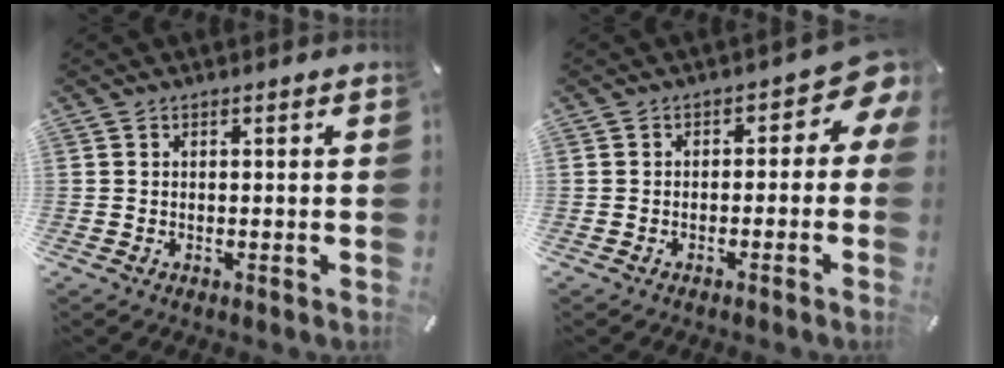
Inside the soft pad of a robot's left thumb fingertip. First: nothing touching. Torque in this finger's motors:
{"motor_torque": [0.28, 0.46, 0.68, 0.30, 0.06]}